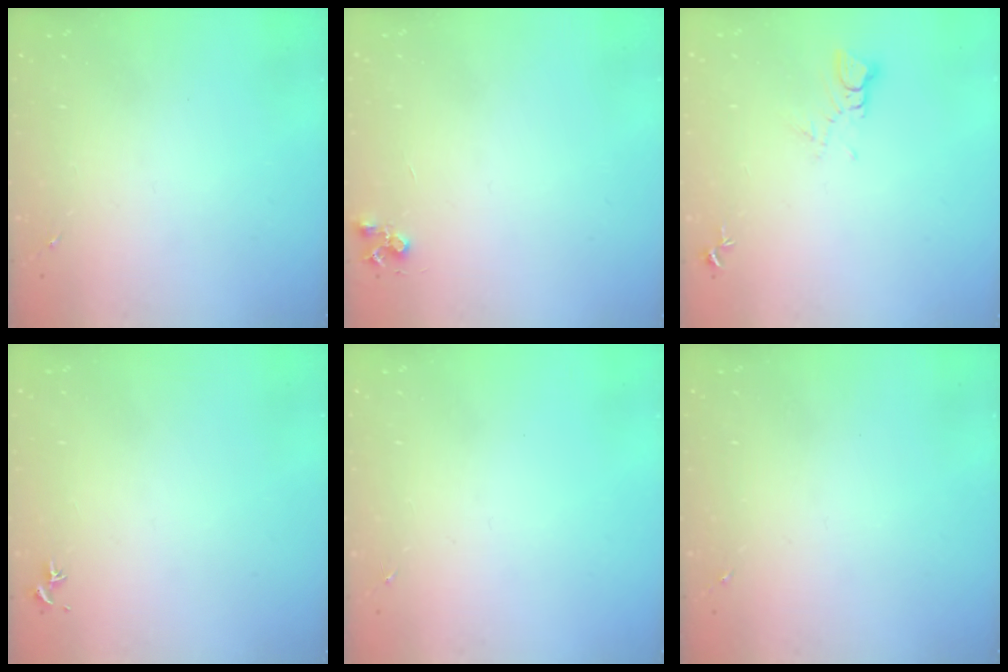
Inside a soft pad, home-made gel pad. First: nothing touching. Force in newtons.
{"total": 4.6, "press": 4.5, "slide": 0.7}
{"total": 3.5, "press": 3.4, "slide": 0.3}
{"total": 0.7, "press": 0.5, "slide": 0.4}
{"total": 0.0}
{"total": 0.0}